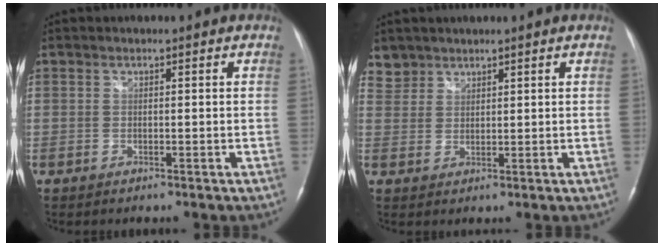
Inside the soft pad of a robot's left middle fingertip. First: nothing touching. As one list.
[{"total": 3.1, "force": [2.6, 1.7, -0.5], "torque": [0.019, 0.007, 0.050]}]